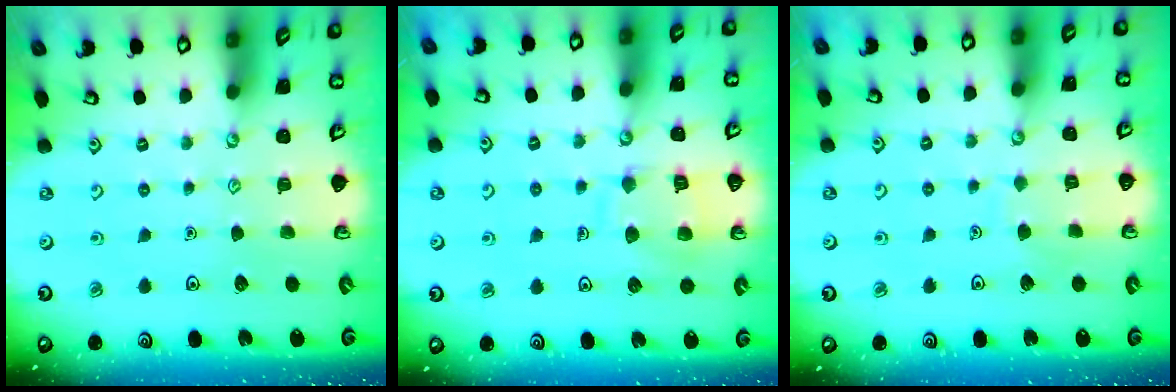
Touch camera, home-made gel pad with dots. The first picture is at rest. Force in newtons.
{"total": 11.7, "press": 11.6, "slide": 1.3}
{"total": 4.6, "press": 4.6, "slide": 0.3}